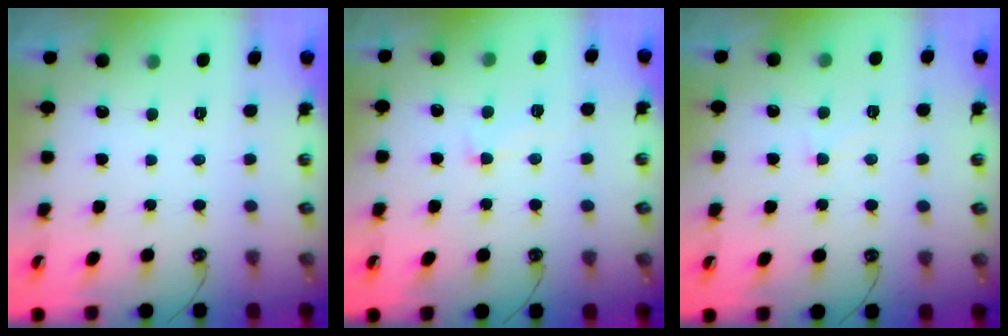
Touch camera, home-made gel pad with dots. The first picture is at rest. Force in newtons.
{"total": 1.3, "press": 0.3, "slide": 1.3}
{"total": 1.4, "press": 1.2, "slide": 0.7}